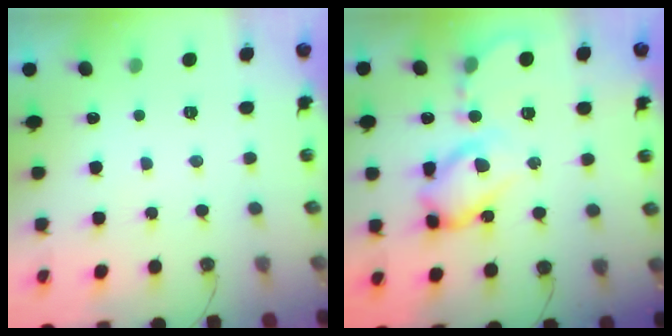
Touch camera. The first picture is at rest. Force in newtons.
{"total": 14.0, "press": 13.9, "slide": 1.4}